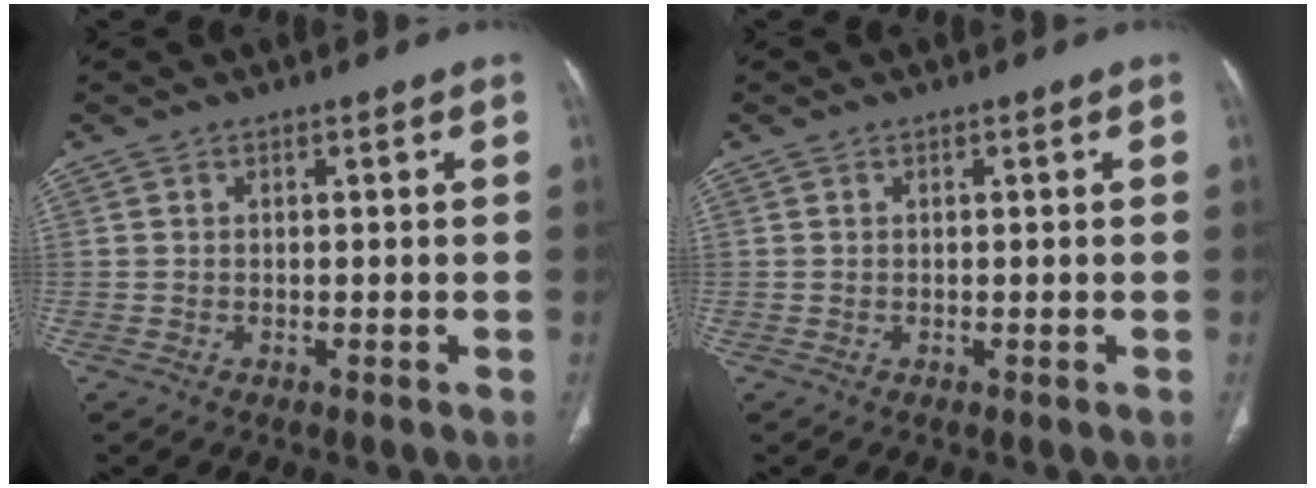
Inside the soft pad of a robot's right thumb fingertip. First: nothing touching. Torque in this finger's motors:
{"motor_torque": [0.19, 0.13, 0.10, -0.03, 0.07]}